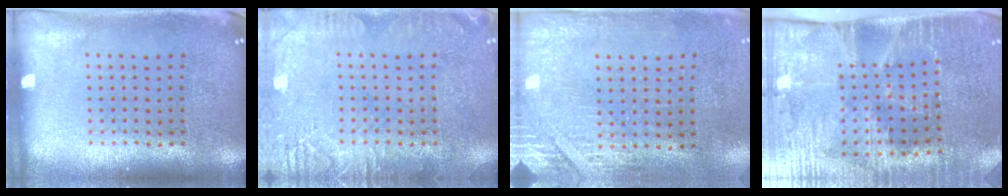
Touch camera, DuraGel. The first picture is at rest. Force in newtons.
{"total": 2.8, "press": 2.7, "slide": 0.4}
{"total": 2.9, "press": 2.5, "slide": 1.5}
{"total": 4.3, "press": 3.6, "slide": 2.3}